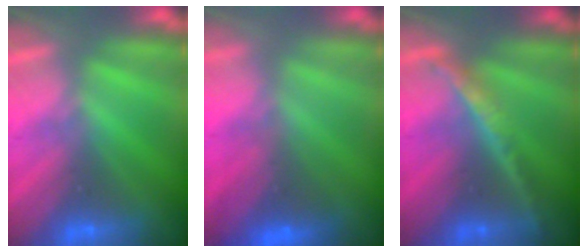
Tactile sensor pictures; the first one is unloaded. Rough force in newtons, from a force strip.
{"total": 2.8}
{"total": 2.4}